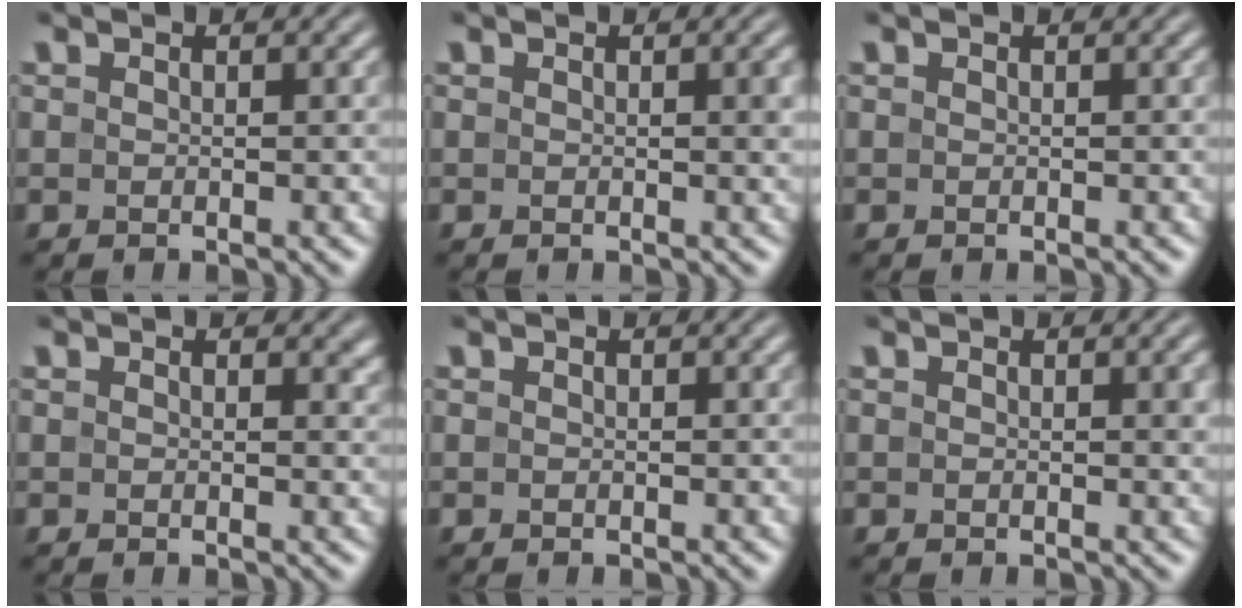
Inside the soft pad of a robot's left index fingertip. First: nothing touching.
{"total": 1.1, "force": [0.2, 0.1, 1.0], "torque": [-0.013, 0.001, 0.001]}
{"total": 0.0}
{"total": 1.0, "force": [0.5, 0.7, 0.6], "torque": [-0.002, -0.003, 0.004]}
{"total": 0.0}
{"total": 0.6, "force": [0.2, 0.1, 0.5], "torque": [-0.005, 0.000, 0.001]}